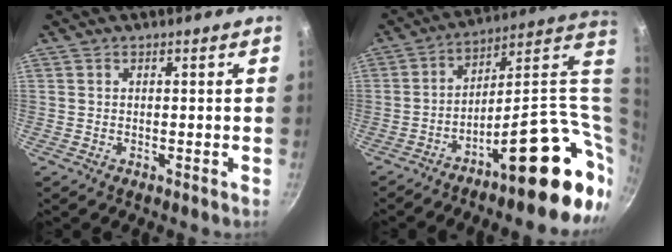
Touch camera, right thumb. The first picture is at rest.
{"total": 23.8, "force": [-3.2, 8.5, 22.0], "torque": [-0.260, 0.003, -0.041]}